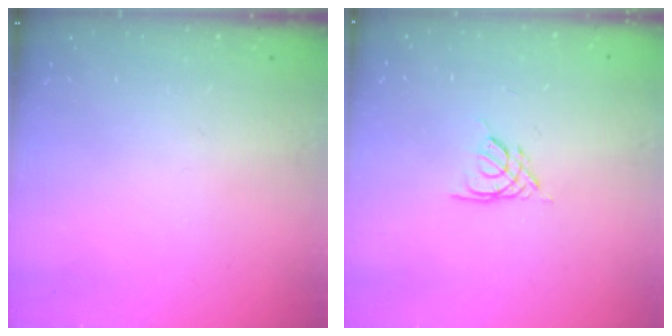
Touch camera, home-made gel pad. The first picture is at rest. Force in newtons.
{"total": 2.7, "press": 2.7, "slide": 0.4}